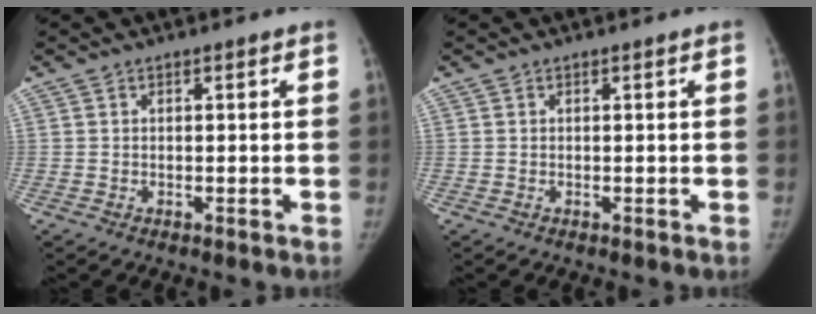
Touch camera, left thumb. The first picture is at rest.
{"total": 0.0}